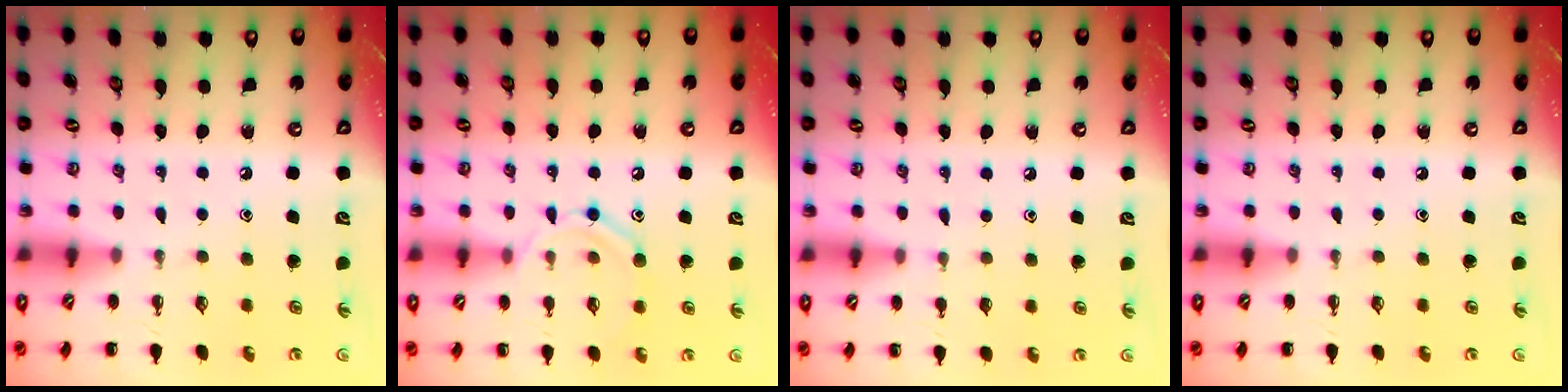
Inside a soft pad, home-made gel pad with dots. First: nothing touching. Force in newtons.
{"total": 9.6, "press": 9.6, "slide": 1.0}
{"total": 4.4, "press": 4.1, "slide": 1.6}
{"total": 0.0}